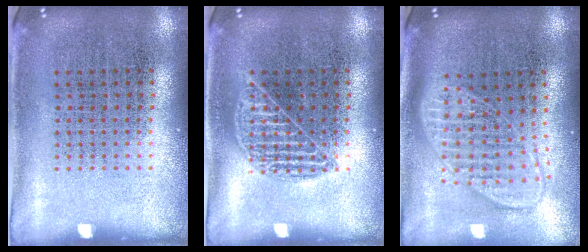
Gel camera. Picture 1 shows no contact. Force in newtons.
{"total": 1.5, "press": 1.5, "slide": 0.3}
{"total": 1.9, "press": 1.5, "slide": 1.1}